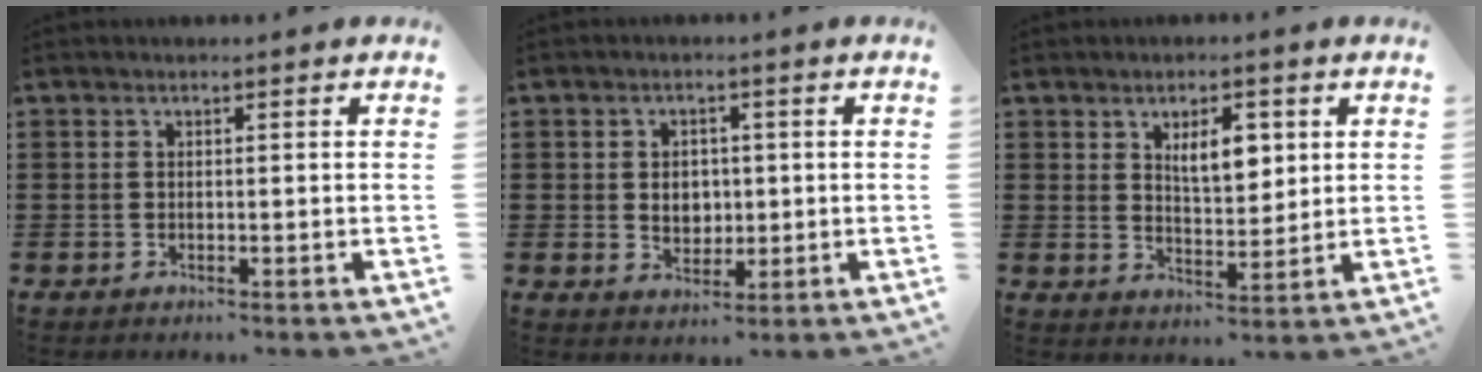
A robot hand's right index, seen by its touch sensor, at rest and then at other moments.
{"total": 3.7, "force": [0.0, 3.0, 2.3], "torque": [-0.037, 0.002, -0.006]}
{"total": 5.7, "force": [2.1, 2.8, 4.5], "torque": [-0.073, 0.000, 0.030]}